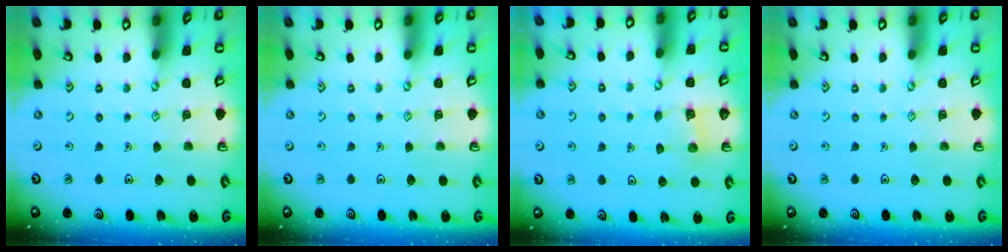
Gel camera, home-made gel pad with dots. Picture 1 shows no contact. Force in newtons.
{"total": 0.0}
{"total": 4.1, "press": 4.1, "slide": 0.4}
{"total": 0.0}